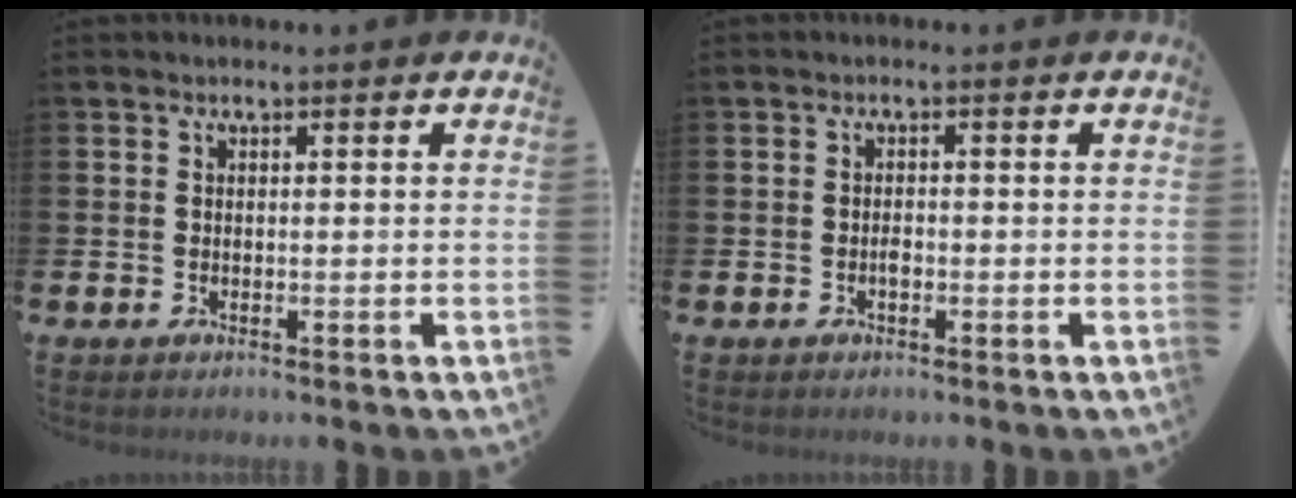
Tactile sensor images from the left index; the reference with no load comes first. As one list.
[{"total": 1.1, "force": [-0.4, 0.6, 0.8], "torque": [-0.013, 0.000, -0.009]}]